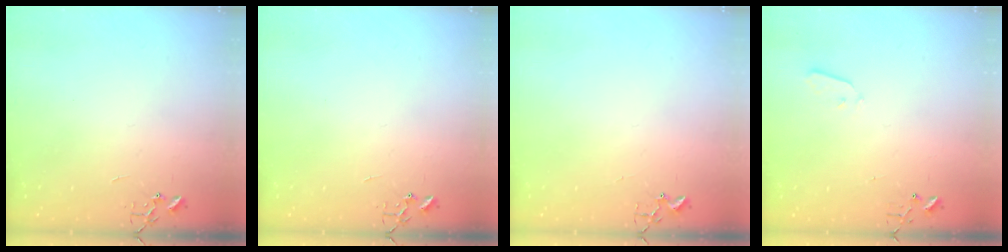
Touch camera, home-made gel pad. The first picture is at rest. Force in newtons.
{"total": 0.0}
{"total": 1.8, "press": 1.8, "slide": 0.2}
{"total": 2.9, "press": 2.8, "slide": 0.8}